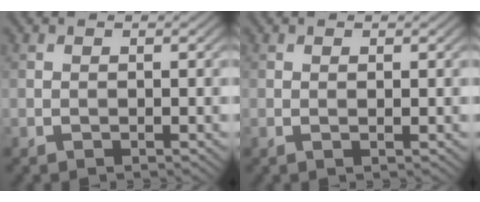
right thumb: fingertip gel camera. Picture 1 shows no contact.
{"total": 0.7, "force": [0.2, 0.1, 0.7], "torque": [-0.015, 0.000, 0.002]}